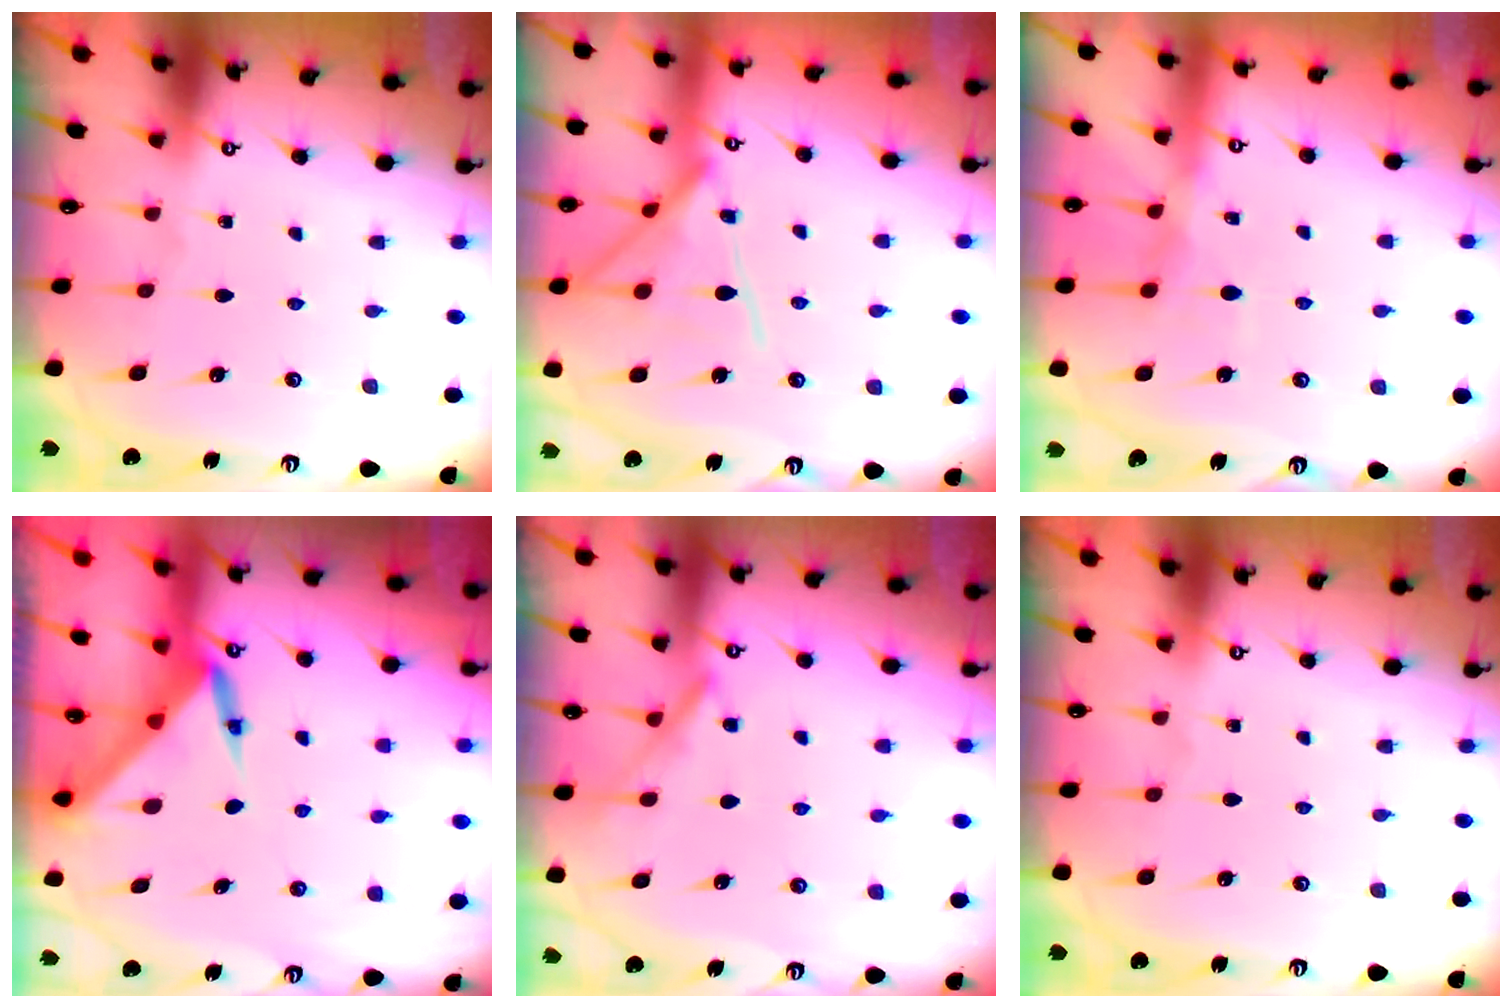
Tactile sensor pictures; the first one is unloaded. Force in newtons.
{"total": 13.8, "press": 13.7, "slide": 1.1}
{"total": 7.7, "press": 7.7, "slide": 0.8}
{"total": 3.4, "press": 3.4, "slide": 0.1}
{"total": 8.0, "press": 7.9, "slide": 0.7}
{"total": 0.0}